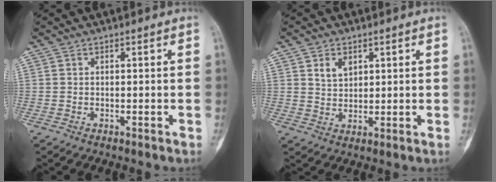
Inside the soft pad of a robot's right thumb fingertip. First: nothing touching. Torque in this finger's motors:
{"motor_torque": [-0.08, 0.76, 0.01, -0.05, 0.00]}